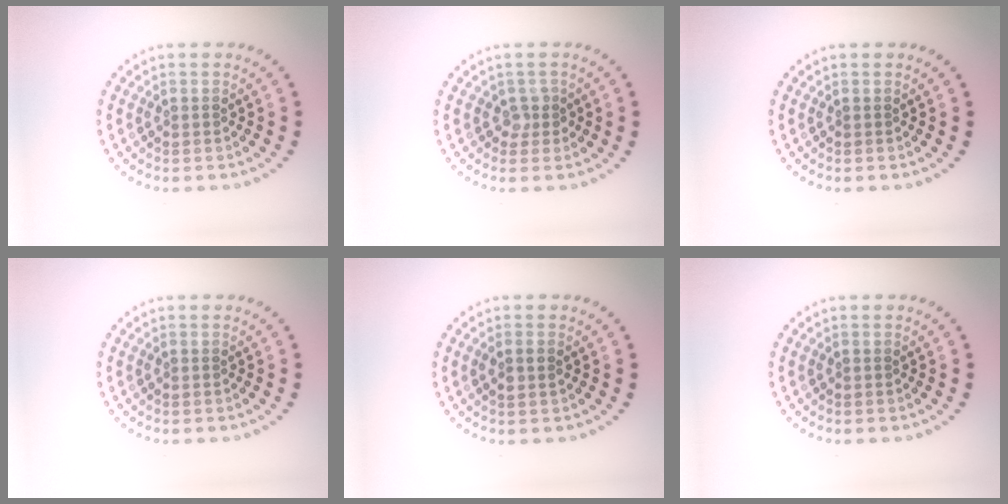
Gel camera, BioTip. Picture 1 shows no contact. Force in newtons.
{"total": 1.4, "press": 1.1, "slide": 0.8}
{"total": 0.0}
{"total": 0.0}
{"total": 1.1, "press": 1.0, "slide": 0.3}
{"total": 0.0}